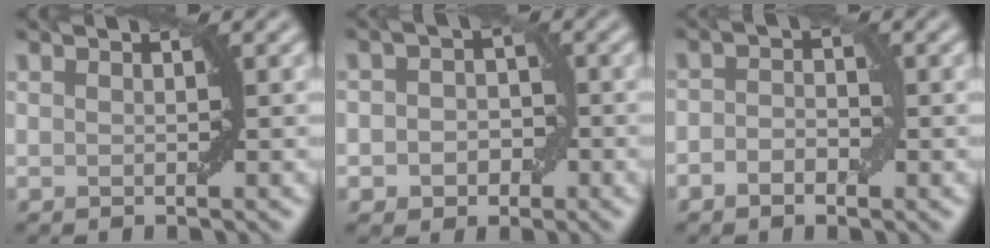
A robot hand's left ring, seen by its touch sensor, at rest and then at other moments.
{"total": 3.3, "force": [-0.8, 2.8, 1.7], "torque": [0.005, 0.000, -0.020]}
{"total": 1.9, "force": [-0.8, 1.3, 1.2], "torque": [-0.023, 0.001, -0.016]}